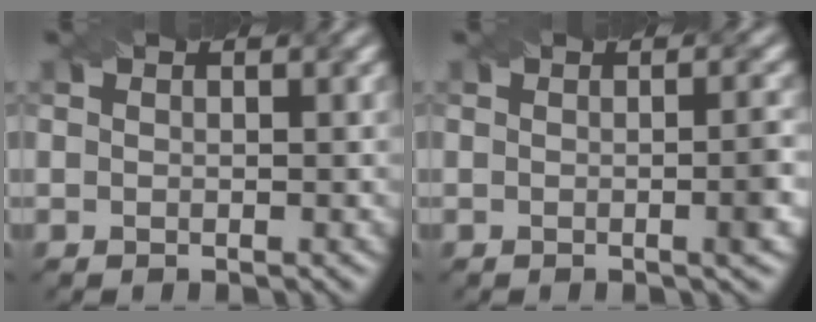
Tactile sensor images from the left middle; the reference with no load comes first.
{"total": 2.4, "force": [-0.4, 0.4, 2.3], "torque": [-0.025, 0.000, -0.008]}